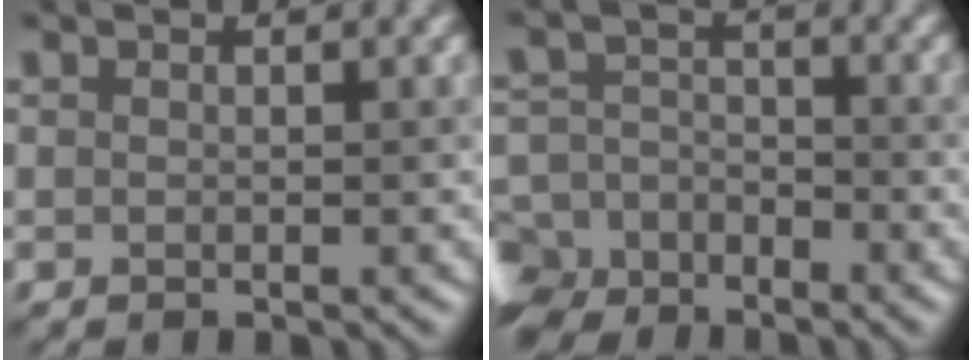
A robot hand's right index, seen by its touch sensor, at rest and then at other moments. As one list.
[{"total": 7.7, "force": [-5.7, 4.9, 1.8], "torque": [-0.028, -0.017, -0.101]}]